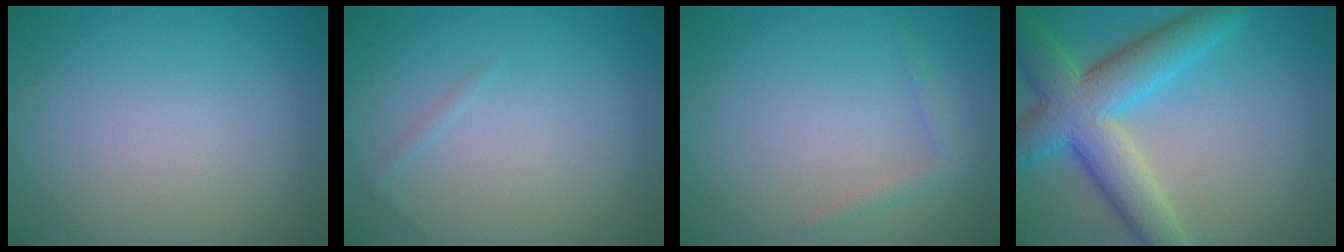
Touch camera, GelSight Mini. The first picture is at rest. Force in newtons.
{"total": 0.5, "press": 0.5, "slide": 0.0}
{"total": 1.1, "press": 1.1, "slide": 0.1}
{"total": 8.2, "press": 8.2, "slide": 0.5}